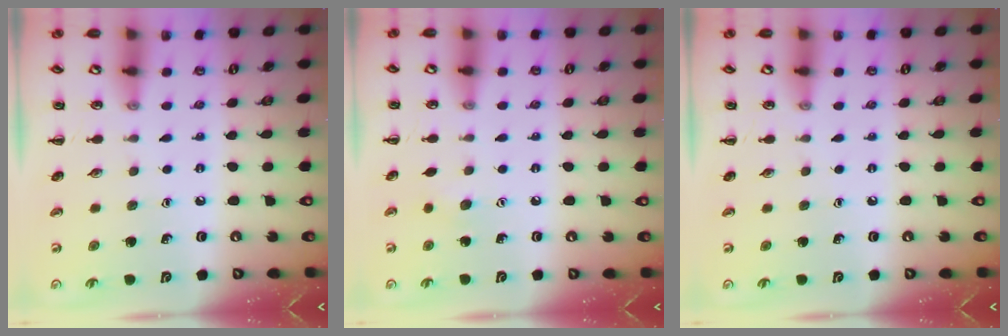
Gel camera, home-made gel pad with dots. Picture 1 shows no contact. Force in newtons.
{"total": 2.8, "press": 2.8, "slide": 0.7}
{"total": 0.0}